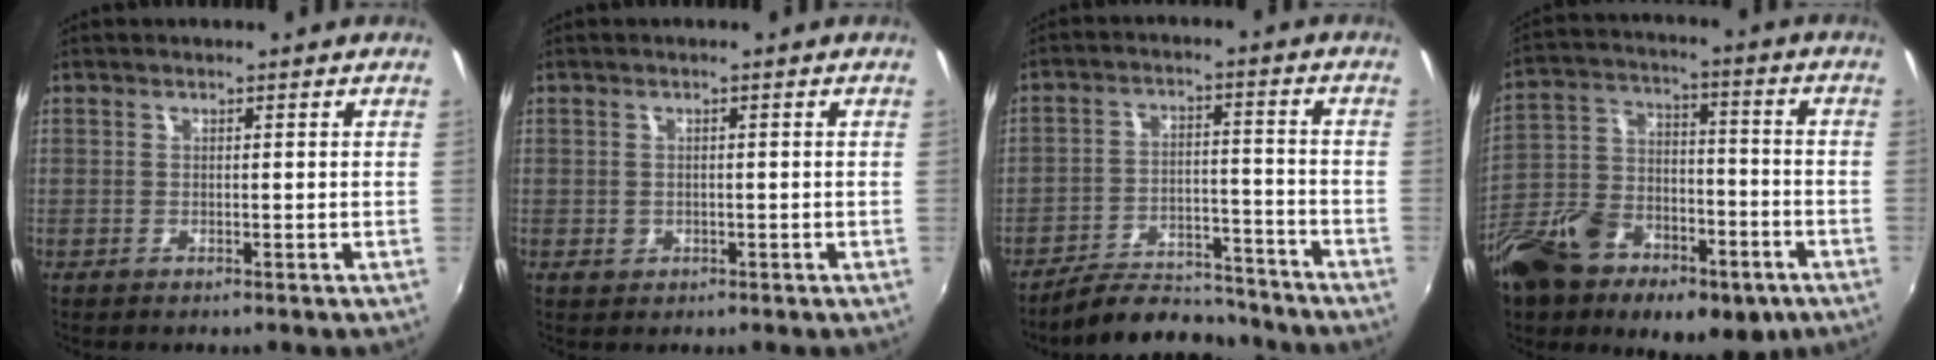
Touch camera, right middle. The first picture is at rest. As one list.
[{"total": 1.6, "force": [-0.4, 1.4, 0.5], "torque": [-0.008, -0.003, -0.006]}, {"total": 11.9, "force": [-11.0, 3.3, 3.1], "torque": [-0.071, 0.013, -0.159]}, {"total": 25.3, "force": [-14.3, 14.4, 15.1], "torque": [-0.330, -0.017, -0.231]}]